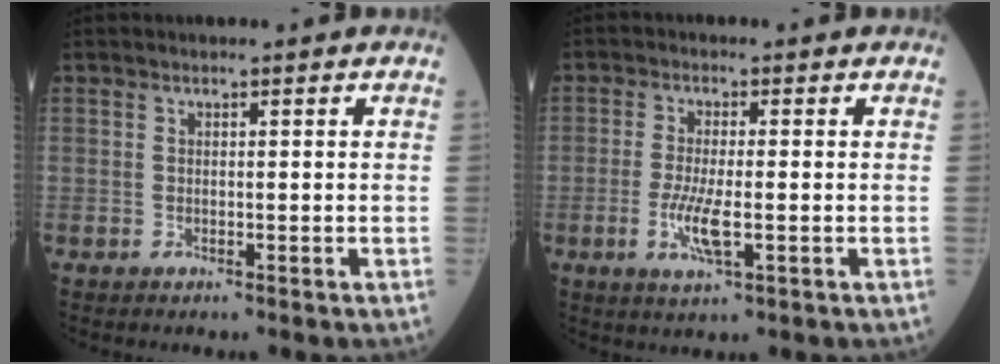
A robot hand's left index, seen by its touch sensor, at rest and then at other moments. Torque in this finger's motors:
{"motor_torque": [0.13, 0.06, 0.15, 0.06]}